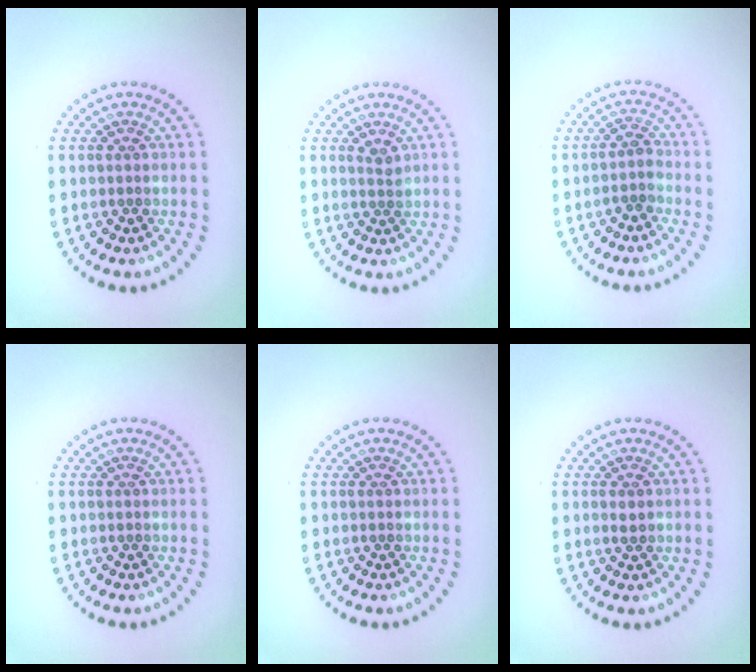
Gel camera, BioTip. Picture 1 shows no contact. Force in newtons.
{"total": 0.9, "press": 0.7, "slide": 0.4}
{"total": 1.8, "press": 1.5, "slide": 0.9}
{"total": 0.0}
{"total": 0.0}
{"total": 0.8, "press": 0.8, "slide": 0.1}